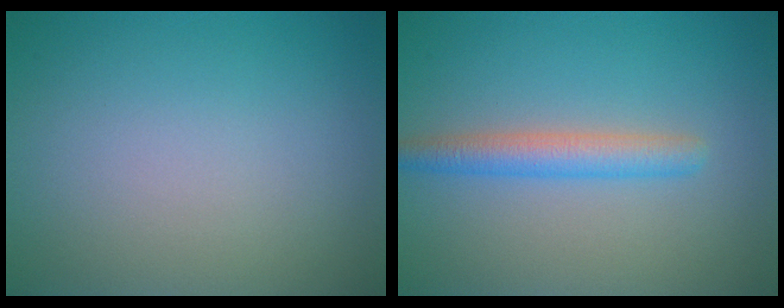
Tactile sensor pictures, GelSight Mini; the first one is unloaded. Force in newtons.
{"total": 2.9, "press": 2.9, "slide": 0.0}